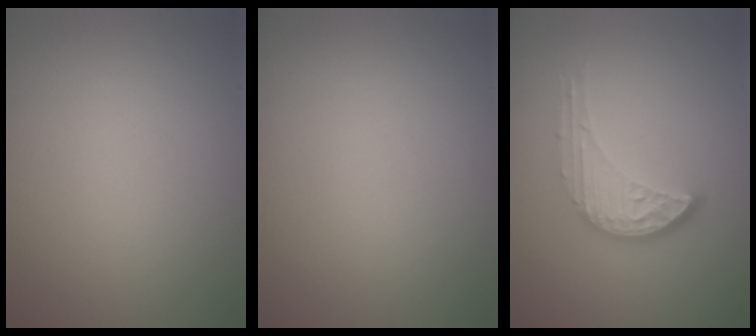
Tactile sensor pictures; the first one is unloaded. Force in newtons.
{"total": 0.0}
{"total": 3.5, "press": 2.9, "slide": 2.0}